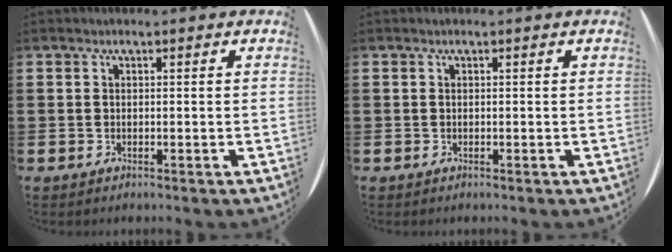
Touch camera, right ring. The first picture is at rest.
{"total": 0.0}